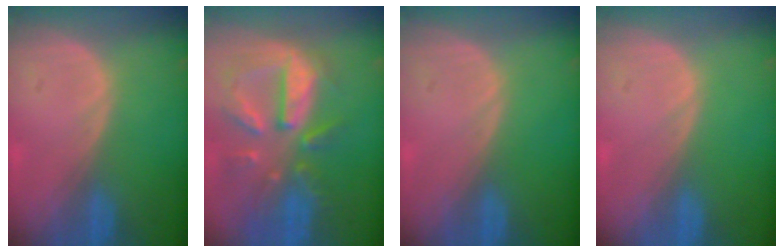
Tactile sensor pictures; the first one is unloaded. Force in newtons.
{"total": 10.8, "press": 9.5, "slide": 5.2}
{"total": 0.0}
{"total": 0.0}